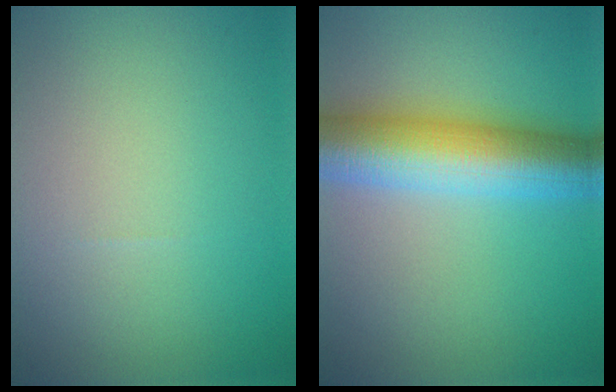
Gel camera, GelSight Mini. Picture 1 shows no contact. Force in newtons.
{"total": 9.6, "press": 9.6, "slide": 0.1}